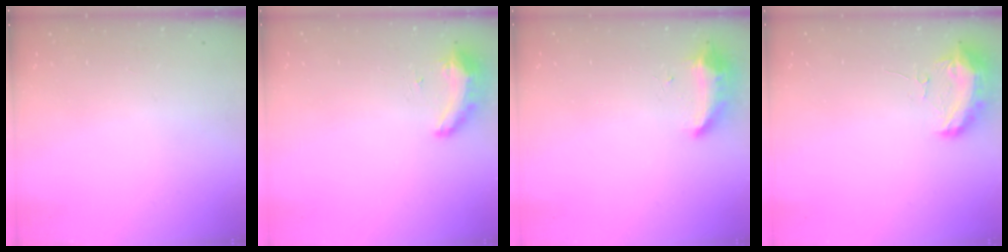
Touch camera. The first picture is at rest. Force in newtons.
{"total": 8.6, "press": 8.4, "slide": 1.5}
{"total": 8.9, "press": 8.7, "slide": 1.7}
{"total": 9.6, "press": 9.6, "slide": 0.8}